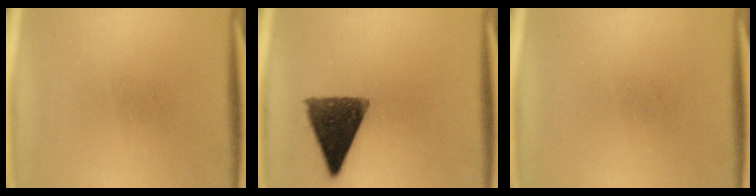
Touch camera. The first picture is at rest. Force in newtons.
{"total": 11.9}
{"total": 0.0}